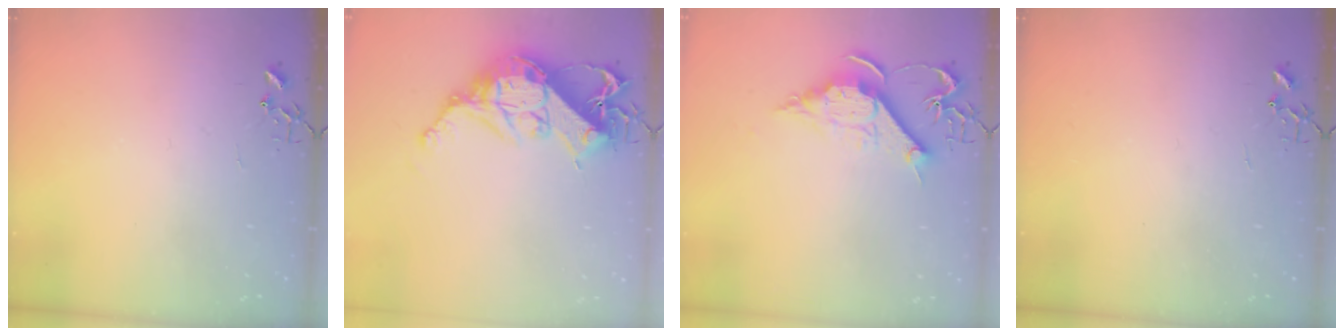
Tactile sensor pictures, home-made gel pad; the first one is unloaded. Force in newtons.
{"total": 15.8, "press": 15.7, "slide": 1.2}
{"total": 10.8, "press": 10.7, "slide": 1.3}
{"total": 0.0}